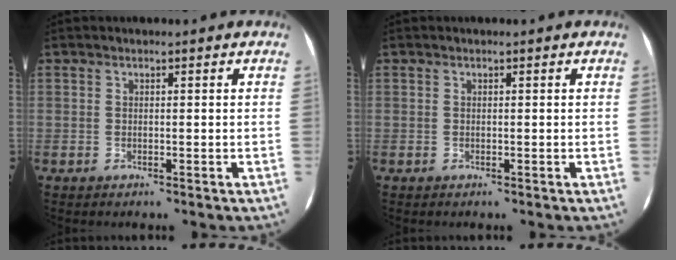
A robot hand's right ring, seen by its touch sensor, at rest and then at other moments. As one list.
[{"total": 0.0}]